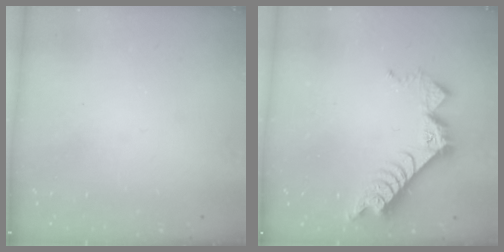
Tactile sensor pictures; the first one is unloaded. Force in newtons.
{"total": 9.8, "press": 9.7, "slide": 0.9}